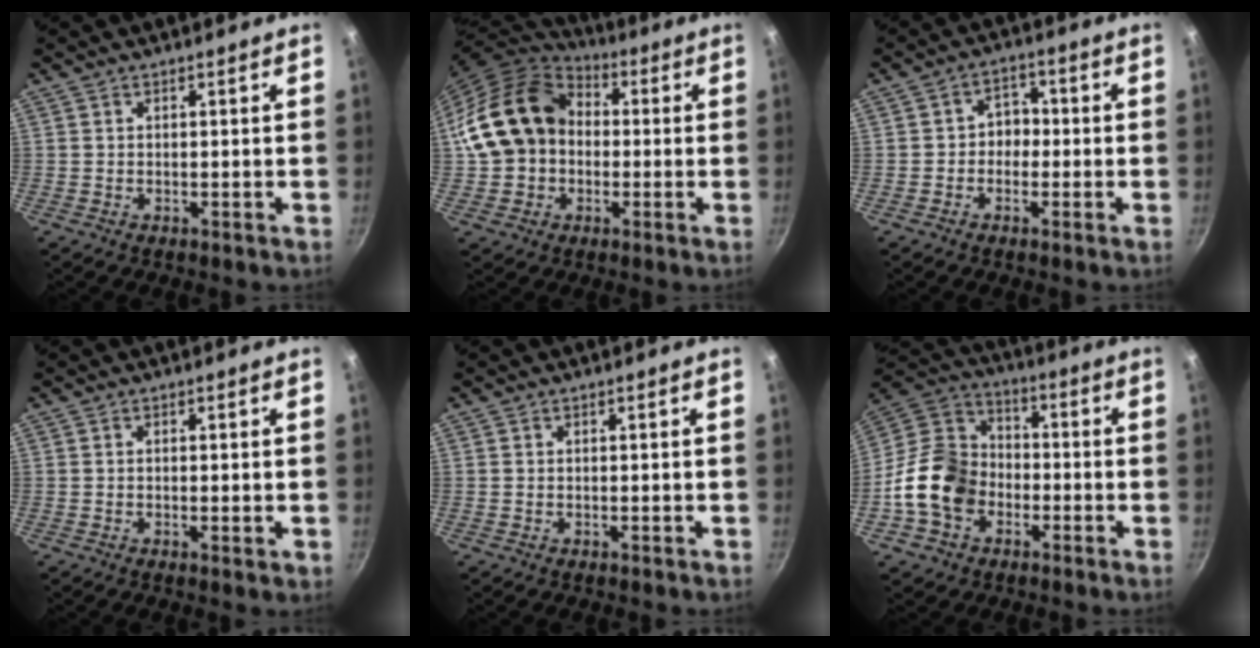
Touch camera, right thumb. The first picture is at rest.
{"total": 17.6, "force": [0.6, 14.2, 10.4], "torque": [-0.171, 0.046, 0.005]}
{"total": 4.4, "force": [-0.7, 3.7, 2.3], "torque": [0.003, 0.016, -0.019]}
{"total": 1.0, "force": [-0.1, 0.1, 1.0], "torque": [-0.015, -0.003, -0.004]}
{"total": 0.0}
{"total": 14.7, "force": [-4.4, 11.4, 8.2], "torque": [-0.121, 0.041, -0.100]}